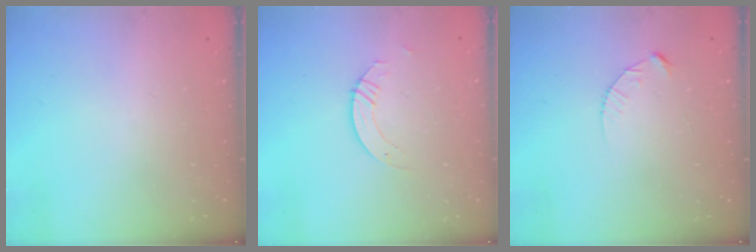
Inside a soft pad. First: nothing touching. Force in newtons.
{"total": 2.8, "press": 2.8, "slide": 0.2}
{"total": 3.7, "press": 3.7, "slide": 0.4}